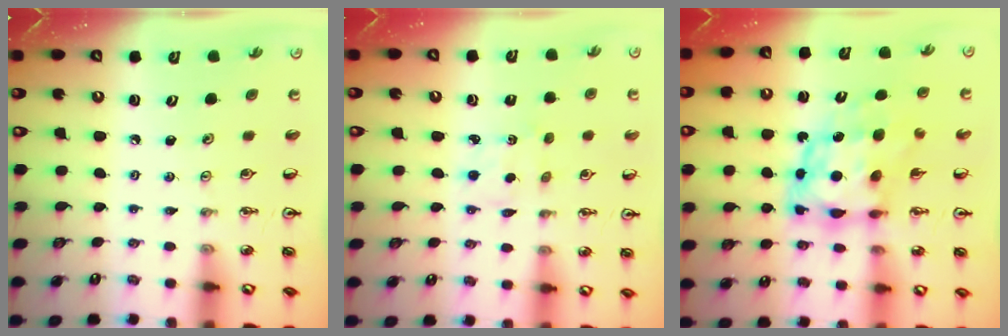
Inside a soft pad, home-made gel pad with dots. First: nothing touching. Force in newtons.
{"total": 2.5, "press": 2.4, "slide": 0.6}
{"total": 9.6, "press": 9.6, "slide": 1.1}